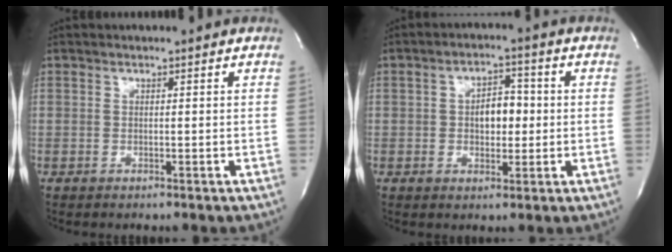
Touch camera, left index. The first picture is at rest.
{"total": 5.2, "force": [-0.1, 2.9, 4.3], "torque": [-0.068, 0.012, 0.001]}